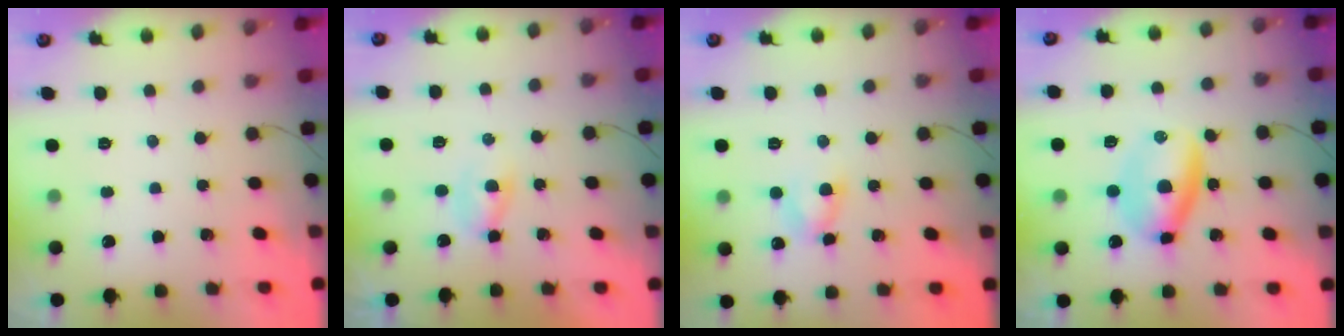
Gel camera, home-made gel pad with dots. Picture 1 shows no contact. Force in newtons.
{"total": 1.3, "press": 1.1, "slide": 0.7}
{"total": 4.7, "press": 4.6, "slide": 0.5}
{"total": 6.9, "press": 6.7, "slide": 1.9}